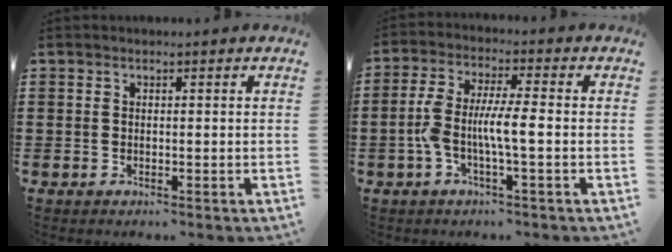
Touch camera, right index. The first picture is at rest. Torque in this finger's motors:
{"motor_torque": [0.69, -0.60, 0.36, 0.21]}